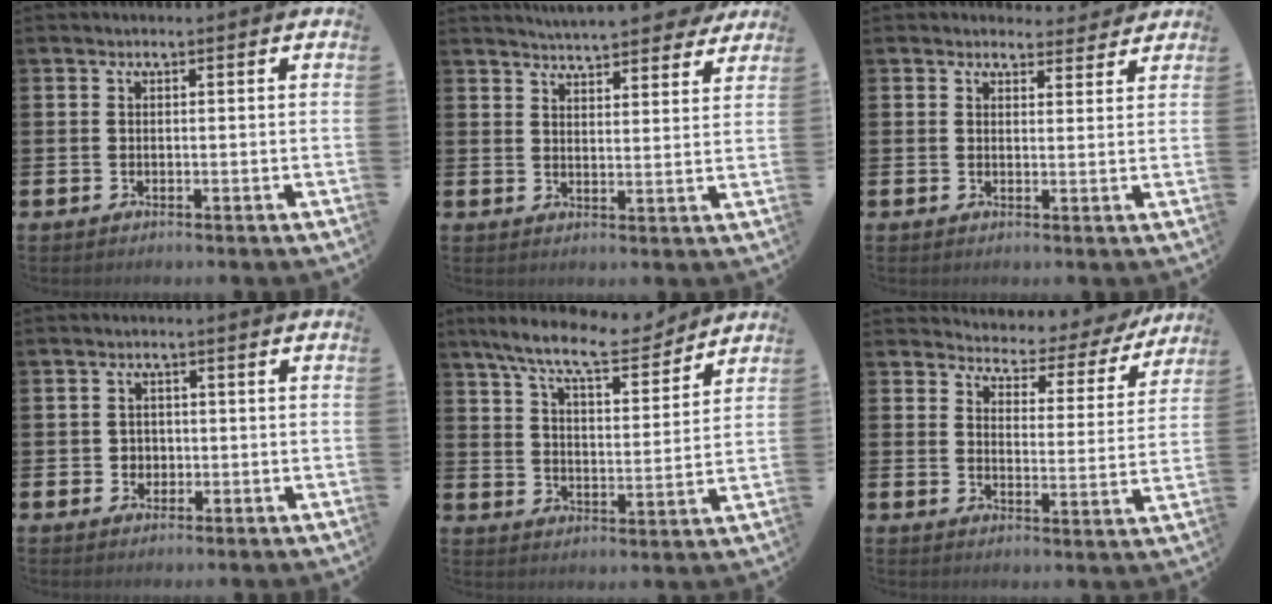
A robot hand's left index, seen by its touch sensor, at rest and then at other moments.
{"total": 5.7, "force": [5.6, 0.6, 0.7], "torque": [-0.020, -0.037, 0.099]}
{"total": 2.7, "force": [2.6, 0.8, -0.1], "torque": [0.009, -0.015, 0.045]}
{"total": 1.8, "force": [0.0, 1.7, 0.3], "torque": [-0.002, 0.005, -0.005]}
{"total": 10.1, "force": [9.0, 1.7, 4.1], "torque": [-0.106, -0.045, 0.158]}
{"total": 3.9, "force": [3.7, 1.3, 0.3], "torque": [-0.022, -0.041, 0.054]}